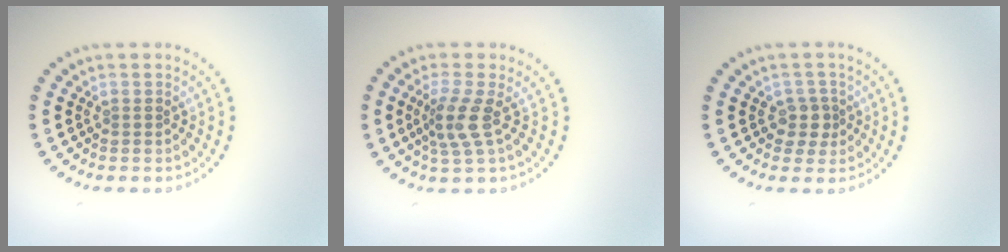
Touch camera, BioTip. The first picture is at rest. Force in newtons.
{"total": 2.9, "press": 2.2, "slide": 1.8}
{"total": 2.0, "press": 1.7, "slide": 1.1}